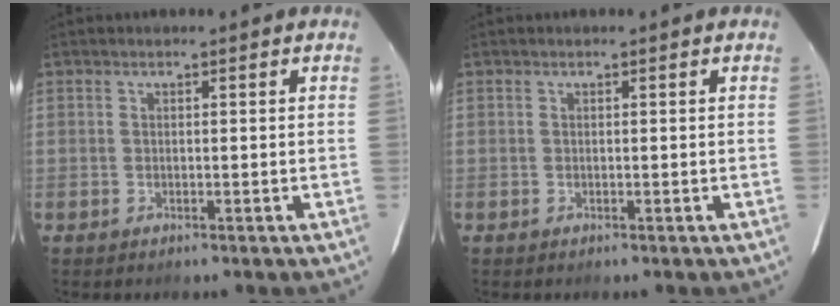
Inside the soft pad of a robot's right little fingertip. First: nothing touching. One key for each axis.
{"total": 0.0}